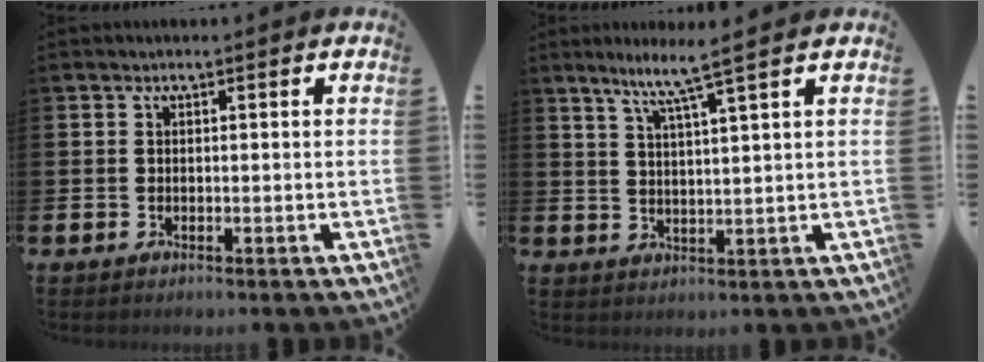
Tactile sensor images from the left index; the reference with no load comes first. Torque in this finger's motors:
{"motor_torque": [0.97, -0.48, 0.35, 0.07]}